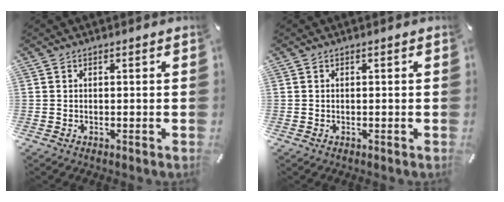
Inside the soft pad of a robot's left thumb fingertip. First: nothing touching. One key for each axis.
{"total": 0.0}